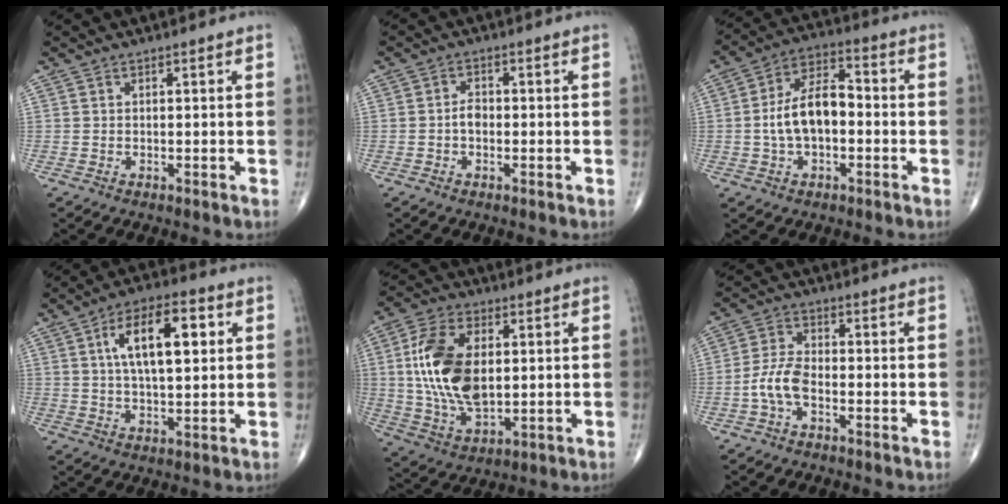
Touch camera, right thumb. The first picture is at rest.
{"total": 2.3, "force": [-0.5, 1.5, 1.7], "torque": [-0.021, 0.007, -0.013]}
{"total": 11.2, "force": [-1.2, 6.2, 9.2], "torque": [-0.163, 0.037, -0.029]}
{"total": 13.5, "force": [3.7, 5.7, 11.6], "torque": [-0.182, 0.004, 0.060]}
{"total": 16.6, "force": [2.0, 9.3, 13.5], "torque": [-0.259, -0.006, 0.043]}
{"total": 5.8, "force": [-2.1, 2.9, 4.5], "torque": [-0.097, 0.022, -0.046]}